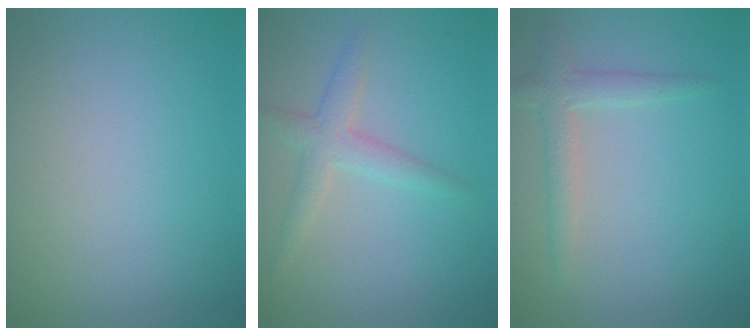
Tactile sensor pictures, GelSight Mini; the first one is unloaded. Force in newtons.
{"total": 2.5, "press": 2.5, "slide": 0.0}
{"total": 2.3, "press": 2.2, "slide": 0.1}